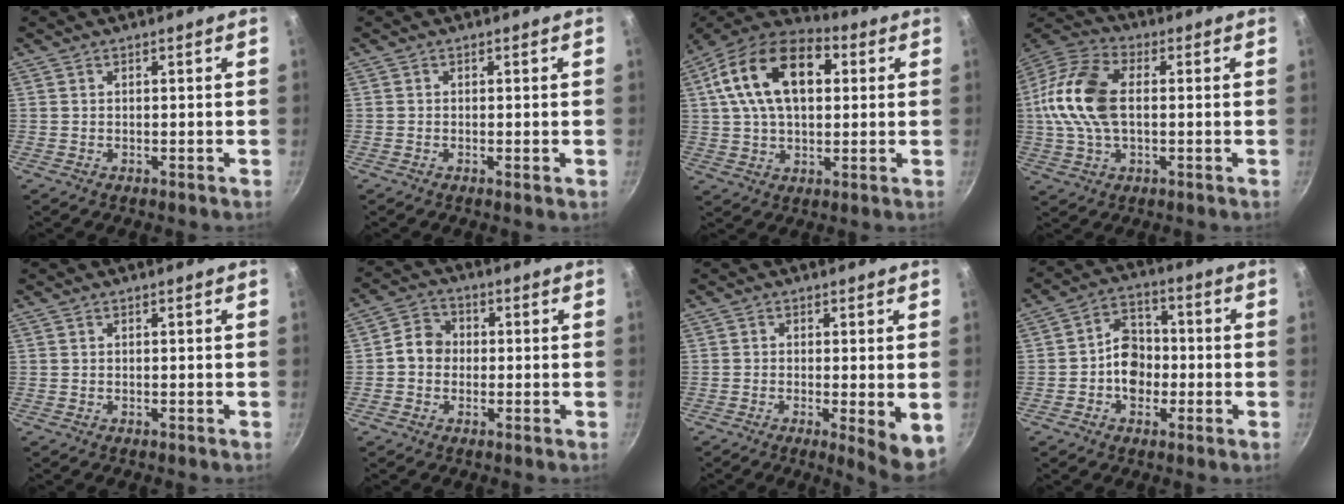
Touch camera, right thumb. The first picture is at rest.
{"total": 0.6, "force": [-0.2, 0.1, 0.6], "torque": [-0.011, -0.002, -0.005]}
{"total": 19.7, "force": [4.8, 11.9, 14.9], "torque": [-0.243, 0.019, 0.066]}
{"total": 15.9, "force": [0.9, 9.3, 12.9], "torque": [-0.247, 0.027, 0.001]}
{"total": 0.0}
{"total": 5.6, "force": [-0.2, 4.9, 2.7], "torque": [-0.019, 0.015, -0.018]}
{"total": 6.5, "force": [-1.2, 1.4, 6.2], "torque": [-0.083, -0.012, -0.013]}
{"total": 8.6, "force": [-1.3, 6.7, 5.1], "torque": [-0.042, 0.025, -0.032]}